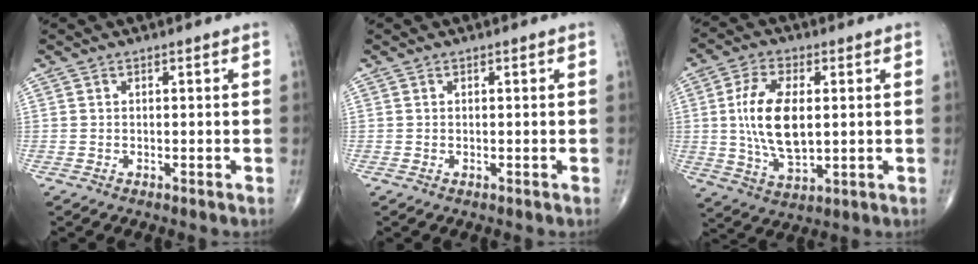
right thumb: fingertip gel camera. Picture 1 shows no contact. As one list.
[{"total": 0.0}, {"total": 13.0, "force": [1.2, 6.5, 11.2], "torque": [-0.216, -0.008, 0.026]}]